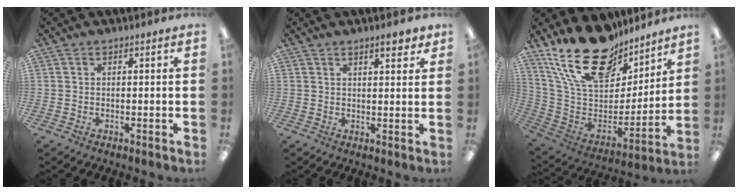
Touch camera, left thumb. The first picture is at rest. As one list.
[{"total": 4.2, "force": [3.0, 1.3, 2.7], "torque": [-0.026, -0.016, 0.045]}, {"total": 25.1, "force": [17.5, 12.6, 13.0], "torque": [-0.235, -0.104, 0.316]}]